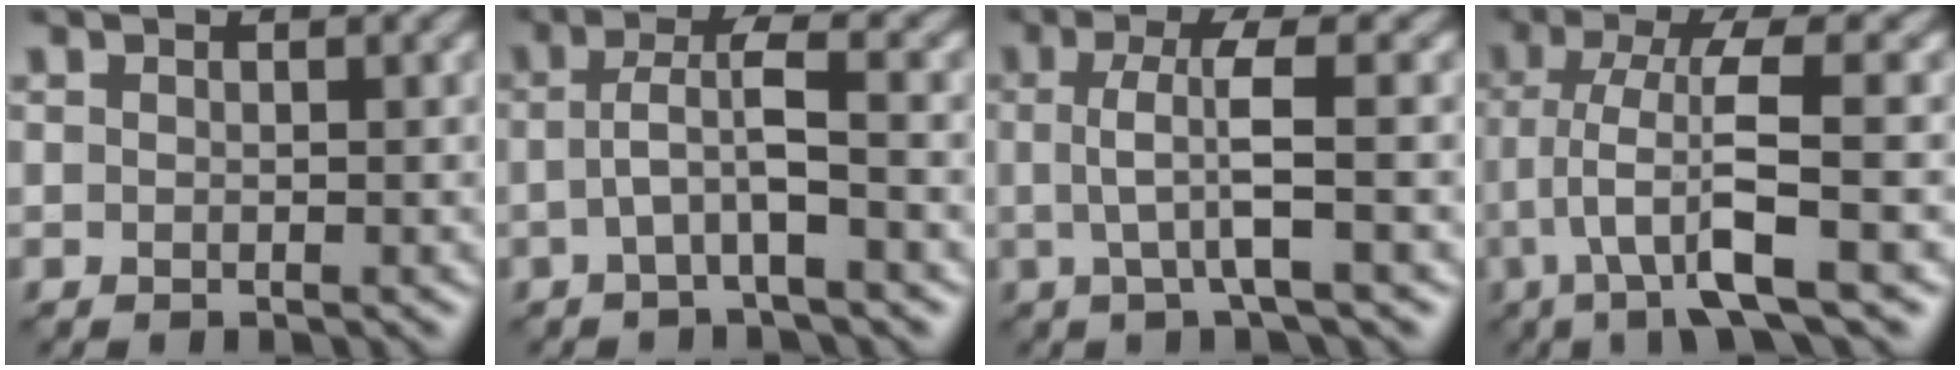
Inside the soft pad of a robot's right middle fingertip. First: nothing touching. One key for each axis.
{"total": 3.7, "fx": -0.5, "fy": 0.5, "fz": 3.6, "tx": -0.073, "ty": 0.007, "tz": -0.013}
{"total": 4.3, "fx": 0.0, "fy": 0.7, "fz": 4.3, "tx": -0.081, "ty": 0.001, "tz": 0.000}
{"total": 6.6, "fx": -1.5, "fy": 0.9, "fz": 6.4, "tx": -0.119, "ty": 0.006, "tz": -0.031}